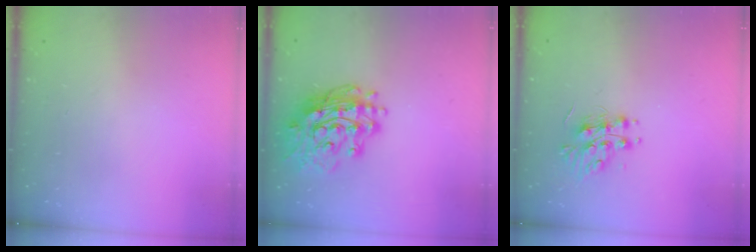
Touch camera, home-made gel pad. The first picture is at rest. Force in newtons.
{"total": 18.5, "press": 18.4, "slide": 2.1}
{"total": 11.1, "press": 11.1, "slide": 0.2}